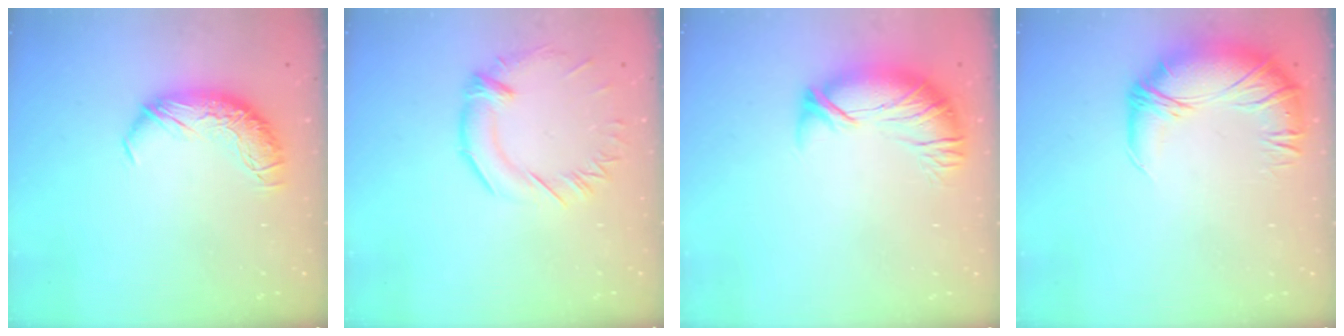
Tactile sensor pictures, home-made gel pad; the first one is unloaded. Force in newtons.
{"total": 1.2, "press": 0.6, "slide": 1.1}
{"total": 3.5, "press": 2.5, "slide": 2.4}
{"total": 2.8, "press": 0.1, "slide": 2.8}